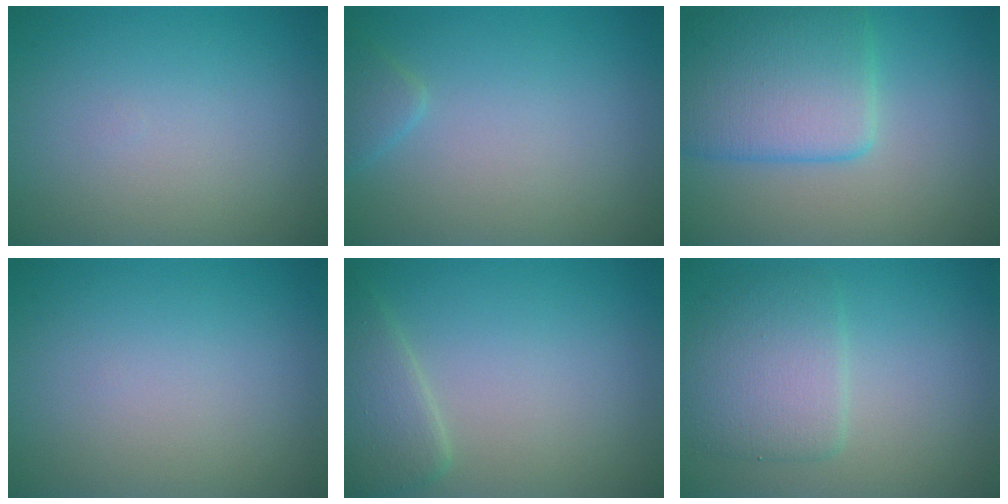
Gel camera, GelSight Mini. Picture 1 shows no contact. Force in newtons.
{"total": 1.3, "press": 1.3, "slide": 0.0}
{"total": 6.6, "press": 6.6, "slide": 0.3}
{"total": 0.0}
{"total": 3.0, "press": 2.9, "slide": 0.2}
{"total": 4.0, "press": 4.0, "slide": 0.1}